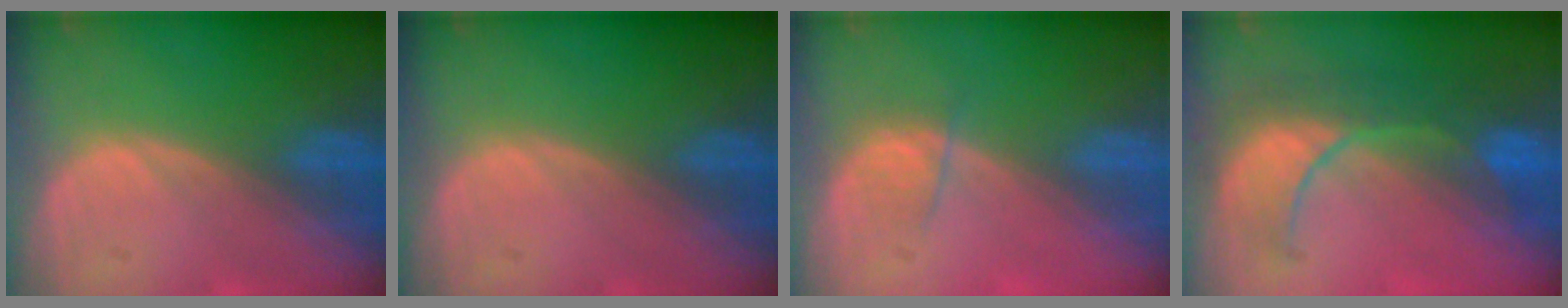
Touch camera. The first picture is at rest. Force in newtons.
{"total": 0.0}
{"total": 2.2, "press": 2.0, "slide": 0.9}
{"total": 8.4, "press": 8.3, "slide": 0.7}